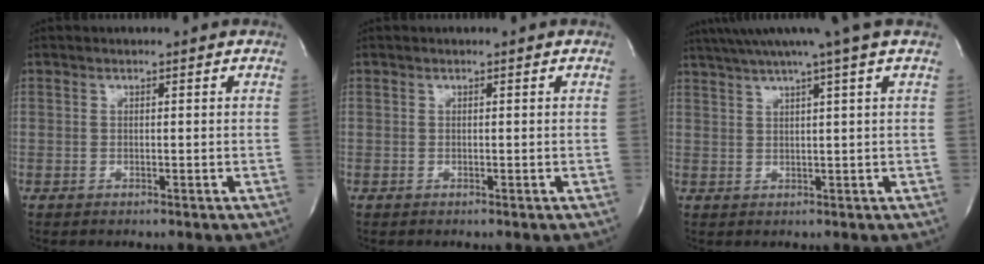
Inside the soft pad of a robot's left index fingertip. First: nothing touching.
{"total": 0.0}
{"total": 9.0, "force": [6.9, -2.2, 5.3], "torque": [-0.087, 0.019, 0.095]}